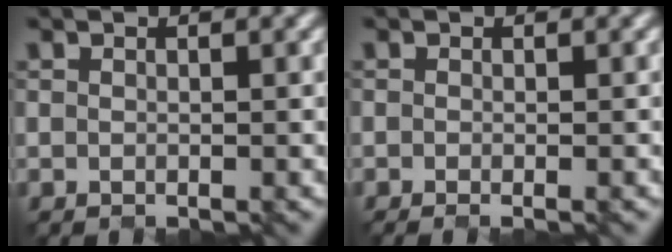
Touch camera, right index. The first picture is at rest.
{"total": 0.7, "force": [-0.4, 0.0, 0.5], "torque": [-0.011, -0.006, -0.009]}